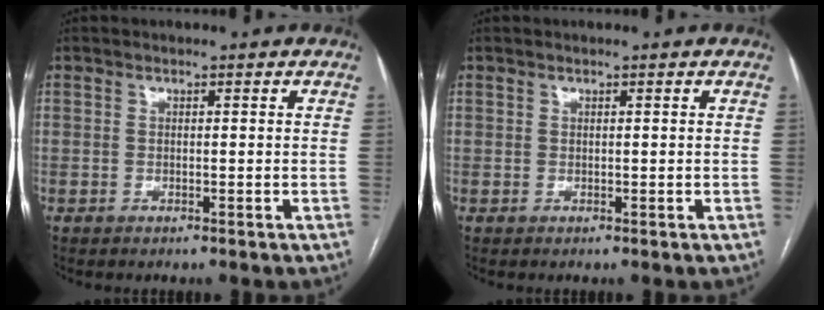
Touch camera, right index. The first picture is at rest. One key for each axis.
{"total": 0.0}